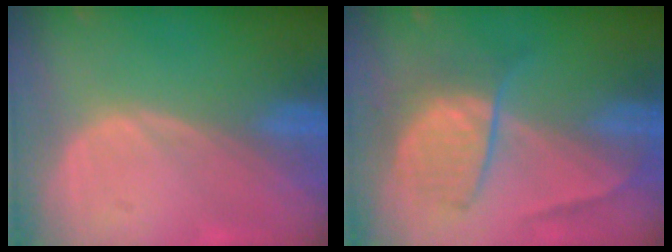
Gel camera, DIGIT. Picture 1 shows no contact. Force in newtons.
{"total": 6.7, "press": 6.5, "slide": 1.4}